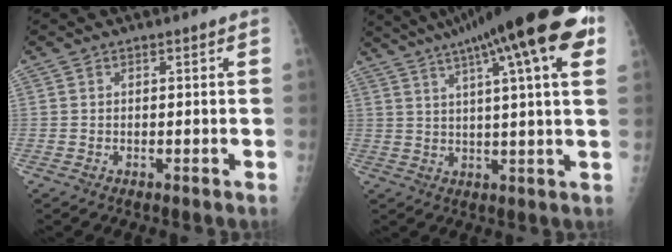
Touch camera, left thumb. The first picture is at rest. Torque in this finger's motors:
{"motor_torque": [2.23, -0.71, 1.85, -0.92, 0.49]}